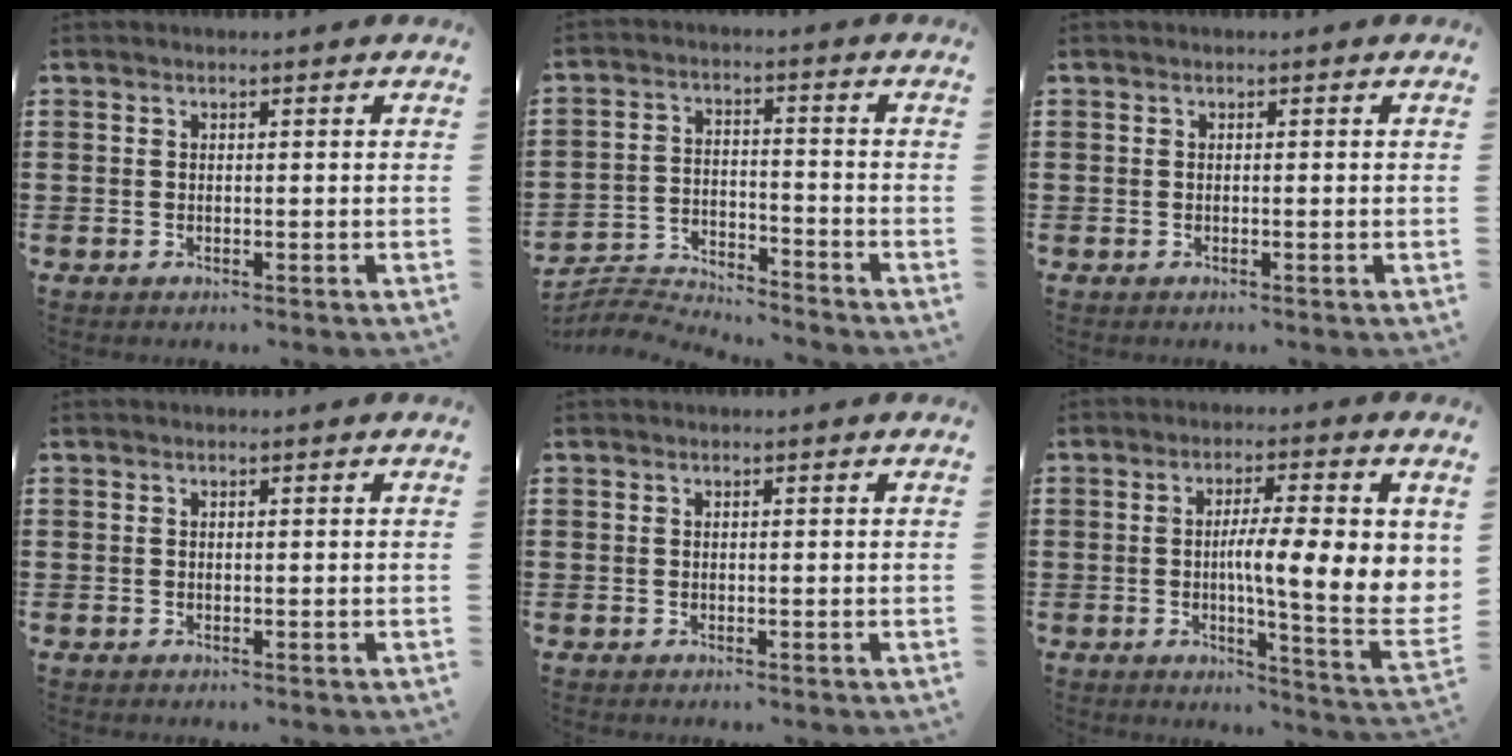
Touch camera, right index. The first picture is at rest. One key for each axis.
{"total": 5.1, "fx": -5.0, "fy": 0.5, "fz": 0.3, "tx": -0.021, "ty": 0.004, "tz": -0.106}
{"total": 0.0}
{"total": 0.0}
{"total": 0.0}
{"total": 10.4, "fx": 1.1, "fy": 1.8, "fz": 10.2, "tx": -0.160, "ty": -0.011, "tz": 0.014}